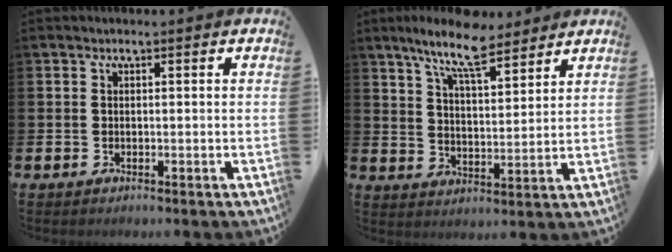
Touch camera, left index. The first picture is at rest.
{"total": 9.4, "force": [8.0, 2.1, 4.5], "torque": [-0.100, -0.029, 0.144]}